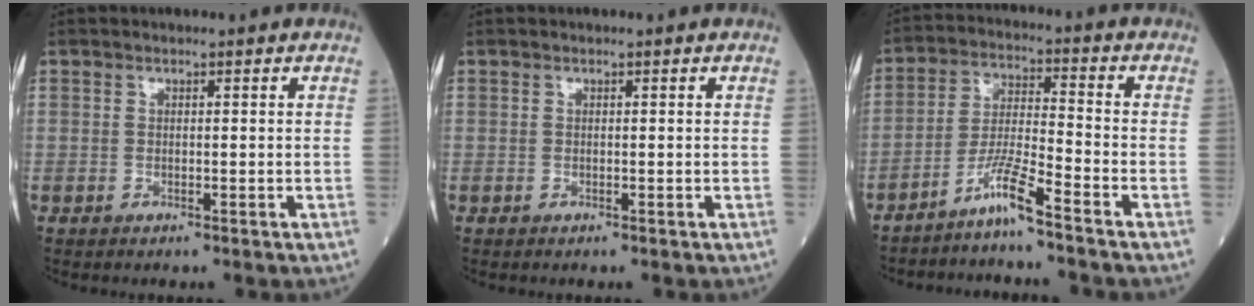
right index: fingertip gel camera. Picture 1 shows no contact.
{"total": 0.0}
{"total": 6.4, "force": [-5.0, -0.9, 3.8], "torque": [-0.077, -0.013, -0.102]}